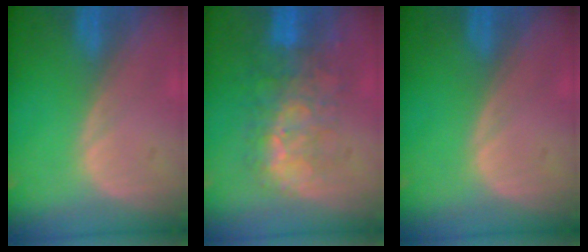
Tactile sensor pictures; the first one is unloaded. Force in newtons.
{"total": 9.9, "press": 8.5, "slide": 5.1}
{"total": 0.0}